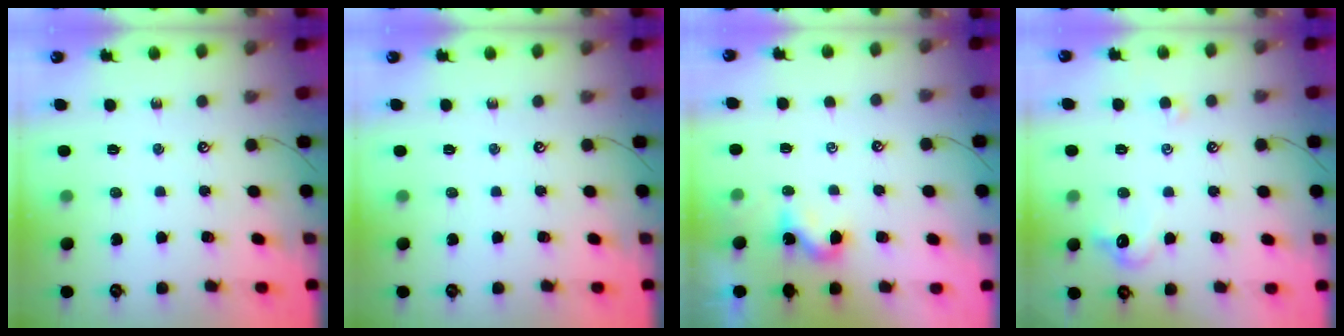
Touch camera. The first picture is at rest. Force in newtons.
{"total": 0.0}
{"total": 0.6, "press": 0.4, "slide": 0.5}
{"total": 2.6, "press": 2.5, "slide": 0.5}